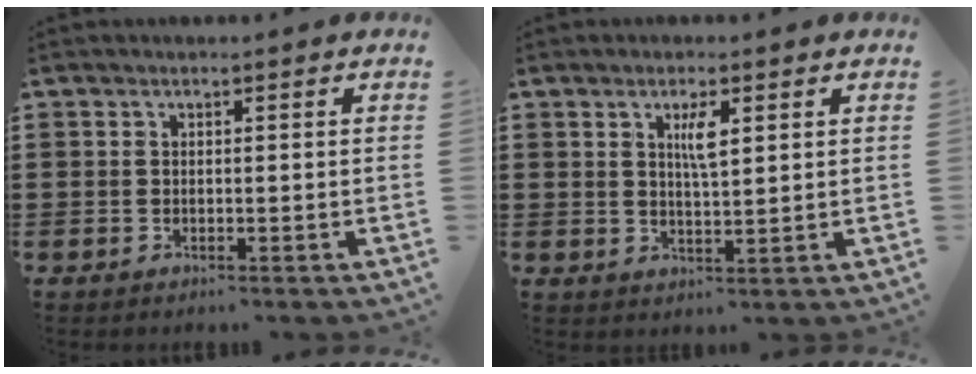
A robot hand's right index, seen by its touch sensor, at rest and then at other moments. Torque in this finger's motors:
{"motor_torque": [0.24, -0.15, 0.29, 0.11]}